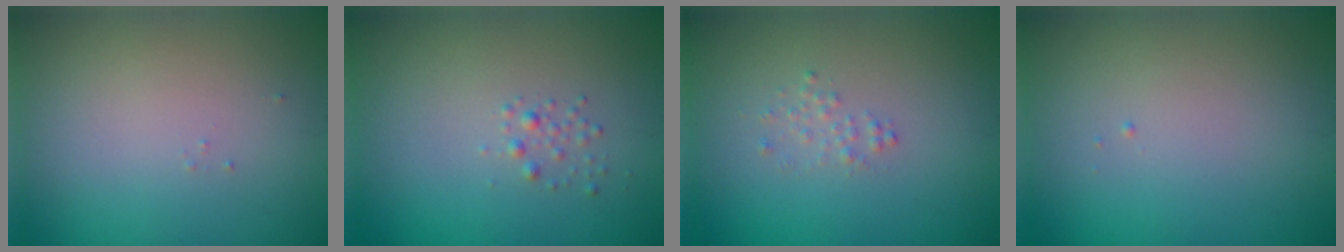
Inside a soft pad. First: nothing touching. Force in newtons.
{"total": 0.9, "press": 0.9, "slide": 0.0}
{"total": 0.9, "press": 0.9, "slide": 0.0}
{"total": 0.0}